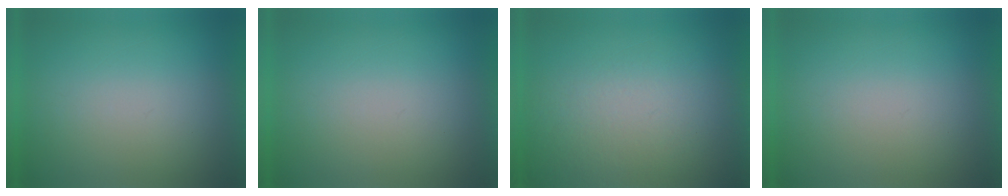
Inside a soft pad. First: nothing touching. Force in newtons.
{"total": 0.0}
{"total": 5.5}
{"total": 0.0}